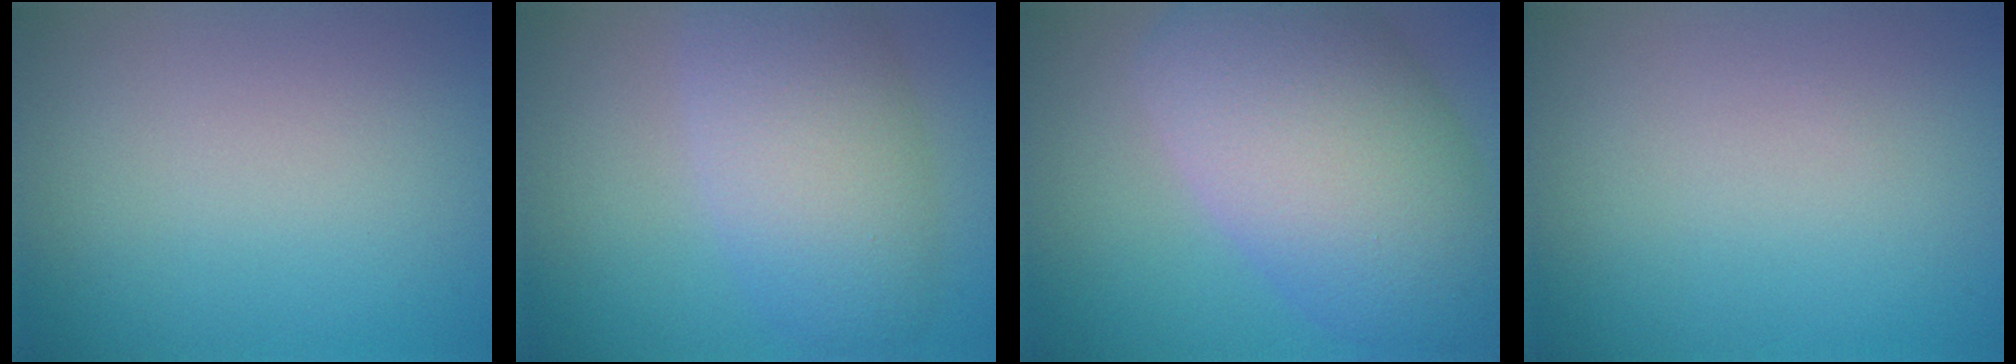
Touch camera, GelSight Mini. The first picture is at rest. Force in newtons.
{"total": 6.6, "press": 6.6, "slide": 0.5}
{"total": 11.8, "press": 11.8, "slide": 0.6}
{"total": 0.0}